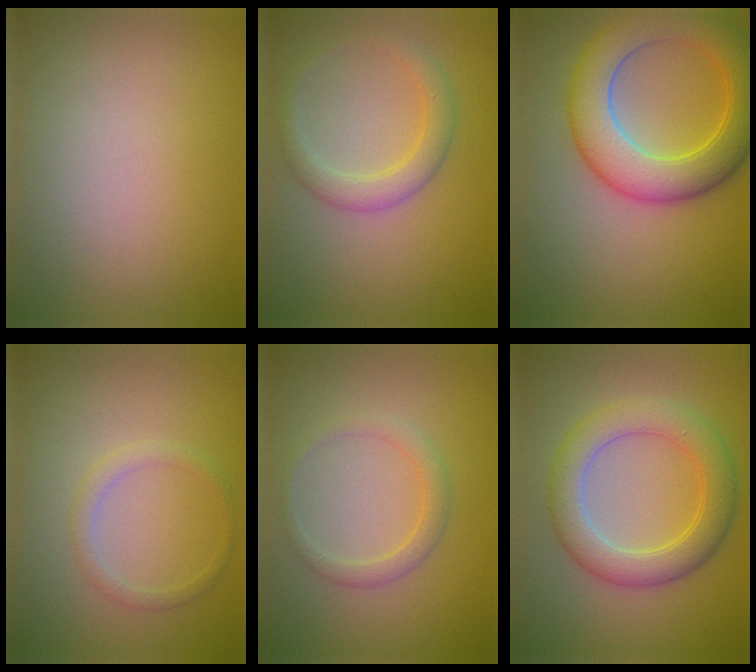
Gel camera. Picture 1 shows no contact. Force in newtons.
{"total": 2.8, "press": 2.8, "slide": 0.1}
{"total": 8.1, "press": 8.1, "slide": 0.4}
{"total": 1.5, "press": 1.5, "slide": 0.1}
{"total": 1.9, "press": 1.9, "slide": 0.1}
{"total": 4.2, "press": 4.2, "slide": 0.3}